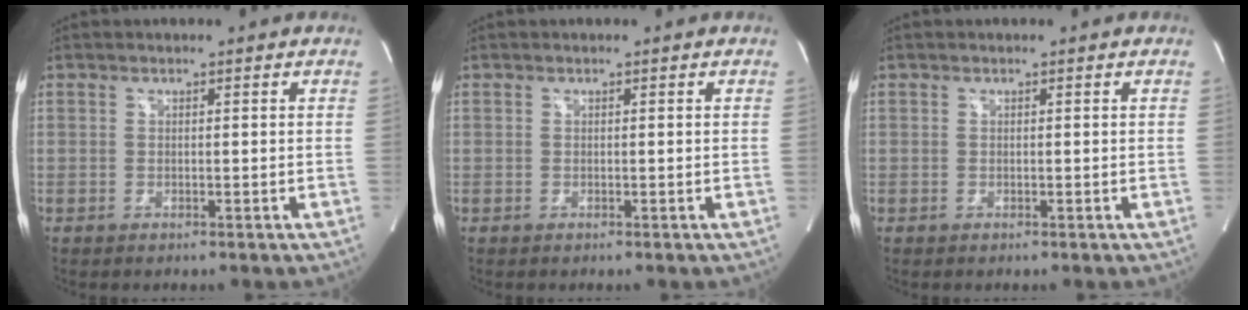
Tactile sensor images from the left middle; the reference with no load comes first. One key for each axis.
{"total": 0.0}
{"total": 0.0}